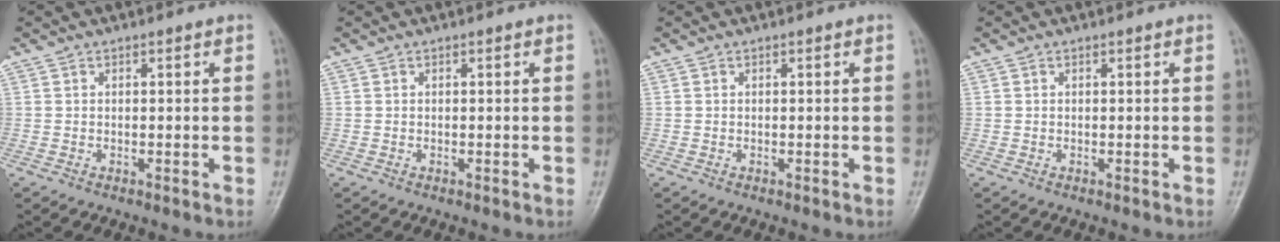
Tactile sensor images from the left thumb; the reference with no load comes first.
{"total": 0.0}
{"total": 0.0}
{"total": 0.0}